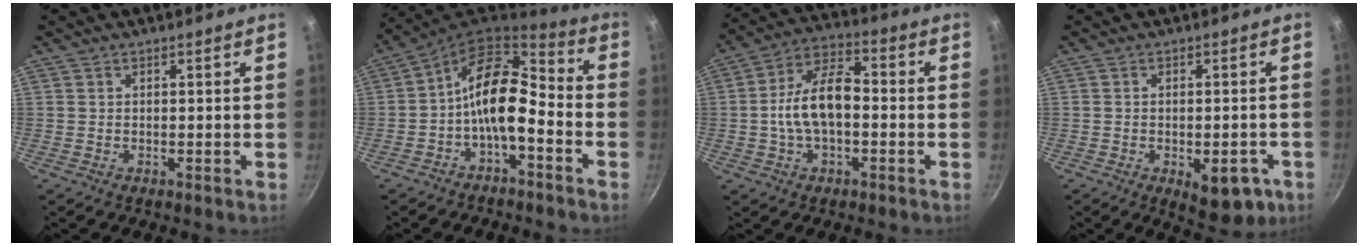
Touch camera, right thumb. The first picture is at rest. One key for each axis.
{"total": 12.1, "fx": -3.7, "fy": 6.2, "fz": 9.7, "tx": -0.157, "ty": 0.062, "tz": -0.078}
{"total": 12.0, "fx": -1.4, "fy": 6.6, "fz": 9.9, "tx": -0.161, "ty": 0.042, "tz": -0.036}
{"total": 8.6, "fx": -3.3, "fy": 4.3, "fz": 6.7, "tx": -0.051, "ty": 0.012, "tz": -0.033}